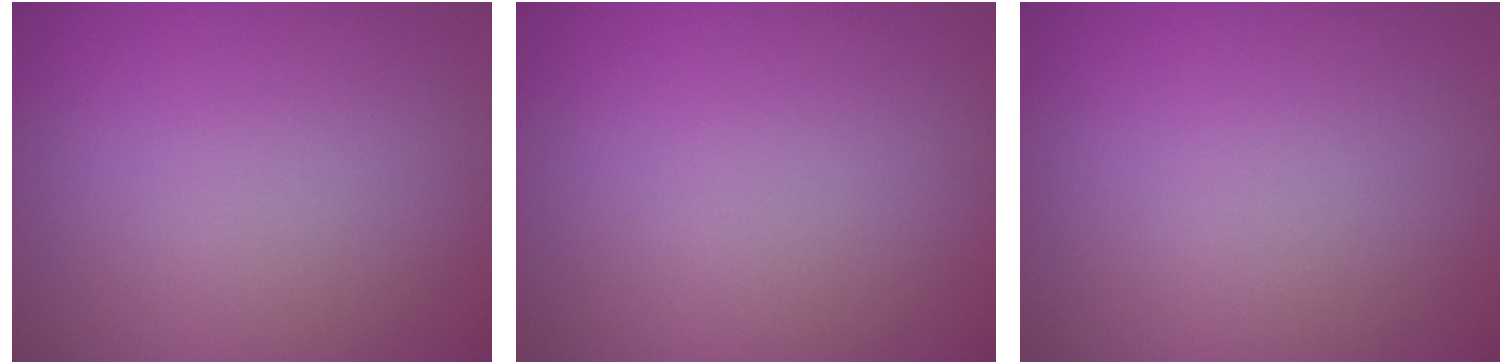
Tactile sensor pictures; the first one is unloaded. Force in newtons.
{"total": 0.0}
{"total": 0.0}